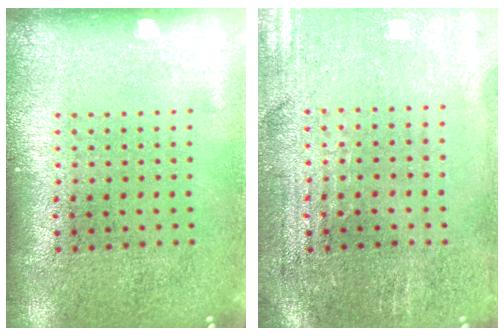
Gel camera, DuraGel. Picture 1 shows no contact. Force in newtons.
{"total": 0.8, "press": 0.7, "slide": 0.5}